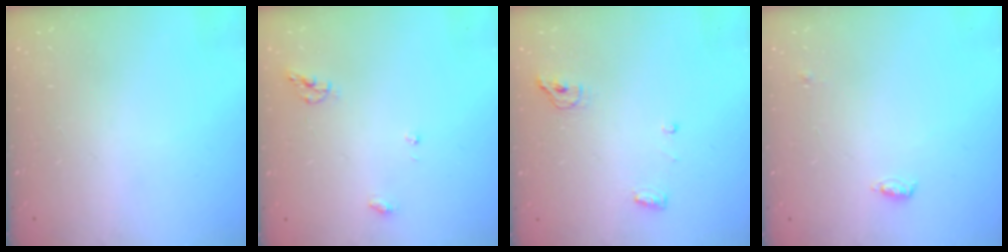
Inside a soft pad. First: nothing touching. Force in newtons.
{"total": 5.9, "press": 5.9, "slide": 0.6}
{"total": 5.4, "press": 5.3, "slide": 1.1}
{"total": 4.5, "press": 4.3, "slide": 1.2}